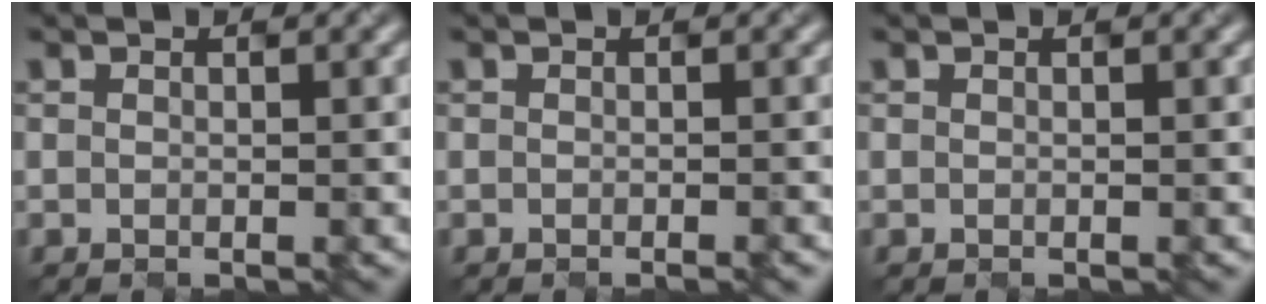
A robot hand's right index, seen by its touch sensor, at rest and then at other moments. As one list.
[{"total": 0.7, "force": [-0.3, 0.2, 0.6], "torque": [-0.003, 0.002, -0.009]}, {"total": 0.0}]